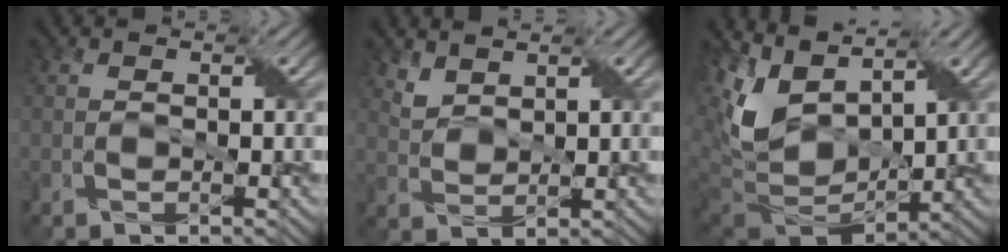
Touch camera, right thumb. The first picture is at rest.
{"total": 2.7, "force": [2.2, 1.3, 0.9], "torque": [-0.031, -0.003, 0.055]}
{"total": 12.2, "force": [4.2, 7.2, 8.9], "torque": [-0.226, 0.004, 0.080]}